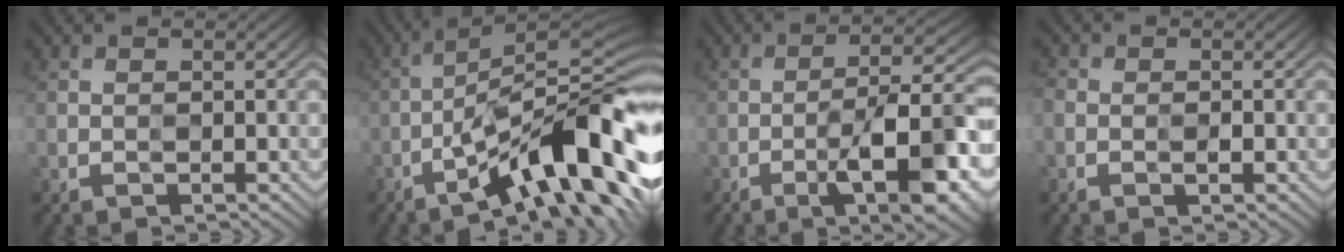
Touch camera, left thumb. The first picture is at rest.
{"total": 14.1, "force": [-7.4, 2.9, 11.6], "torque": [-0.175, 0.023, -0.128]}
{"total": 11.7, "force": [-5.7, 2.9, 9.8], "torque": [-0.142, 0.016, -0.086]}
{"total": 2.1, "force": [-0.8, 1.5, 1.2], "torque": [-0.030, -0.002, -0.019]}